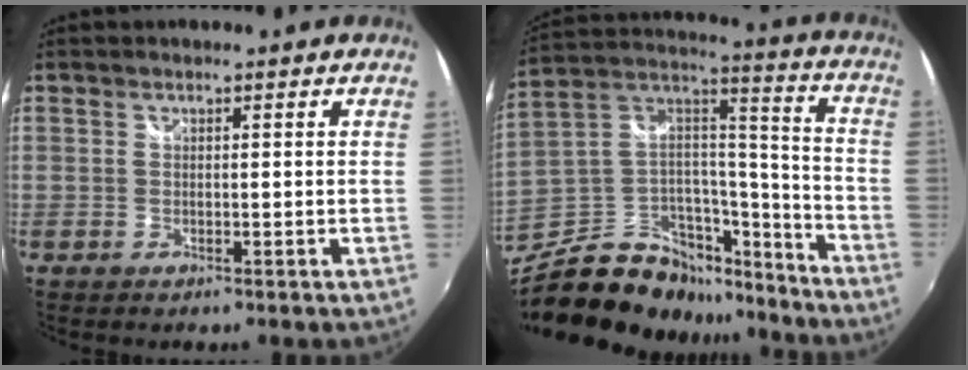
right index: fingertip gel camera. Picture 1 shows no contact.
{"total": 25.1, "force": [-17.3, 14.0, 11.5], "torque": [-0.231, 0.057, -0.258]}